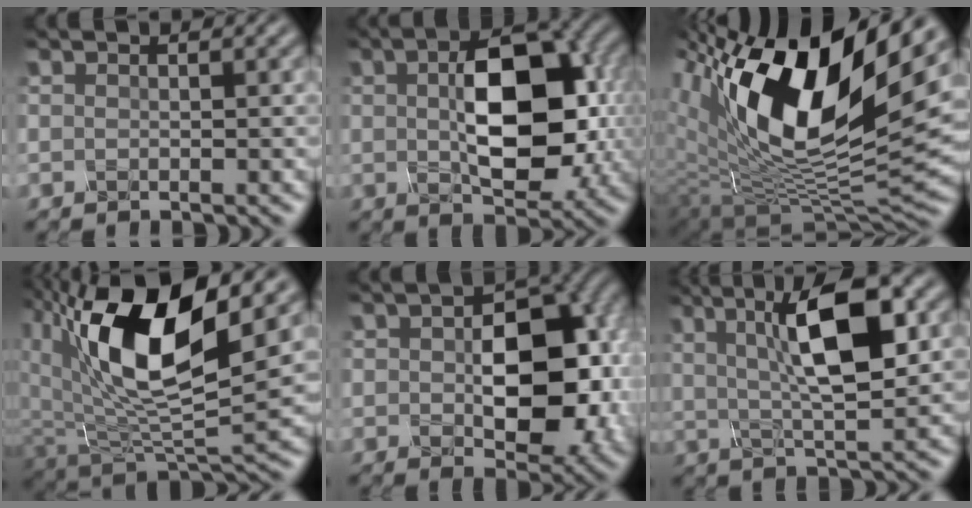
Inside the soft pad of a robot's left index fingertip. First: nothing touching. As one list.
[{"total": 10.2, "force": [0.7, 5.6, 8.4], "torque": [-0.140, 0.002, 0.014]}, {"total": 16.8, "force": [6.4, 7.1, 13.8], "torque": [-0.247, 0.006, 0.104]}, {"total": 12.3, "force": [4.7, 5.5, 9.9], "torque": [-0.187, -0.005, 0.091]}, {"total": 10.6, "force": [0.2, 6.4, 8.4], "torque": [-0.121, -0.008, 0.011]}, {"total": 9.6, "force": [2.5, 2.8, 8.8], "torque": [-0.140, 0.009, 0.038]}]